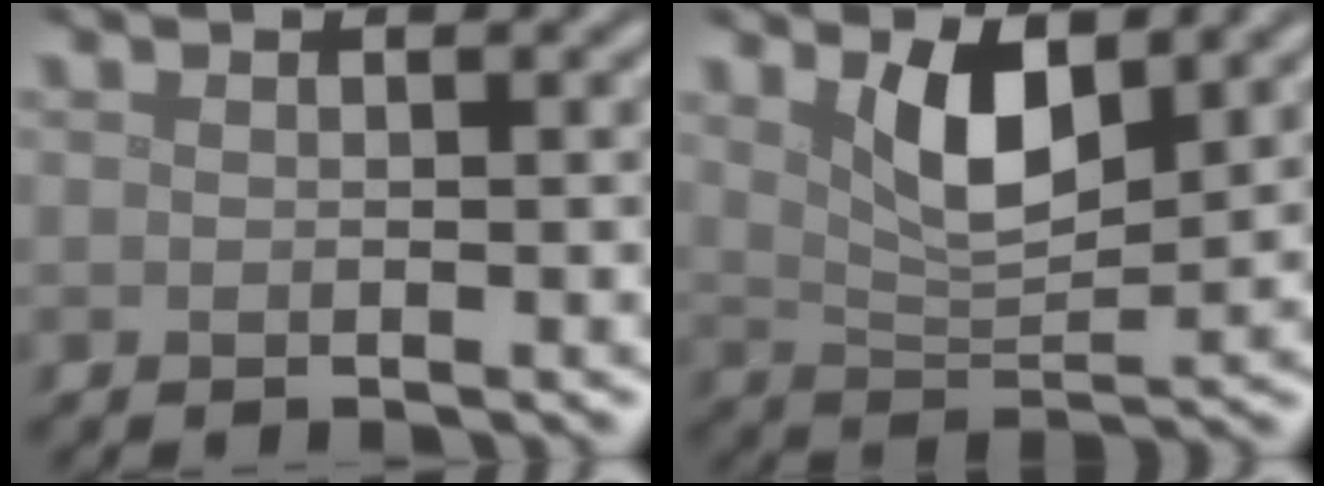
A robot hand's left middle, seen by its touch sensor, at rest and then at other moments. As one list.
[{"total": 5.1, "force": [2.4, 1.9, 4.0], "torque": [-0.081, -0.007, 0.047]}]